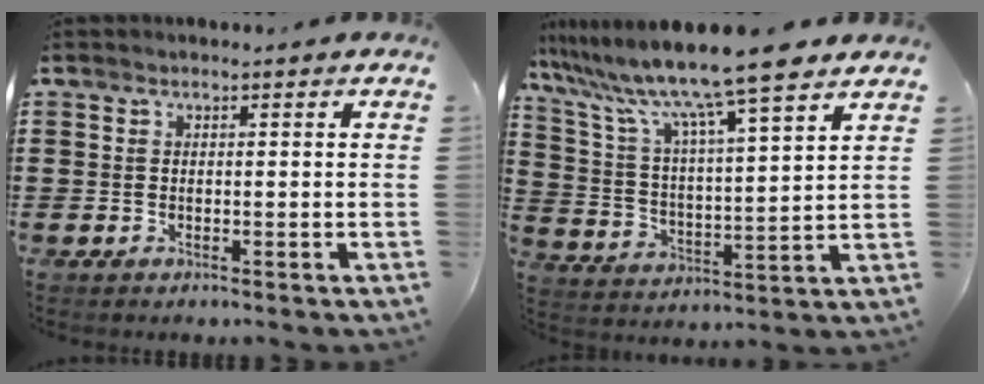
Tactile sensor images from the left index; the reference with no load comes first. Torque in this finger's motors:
{"motor_torque": [1.77, 0.36, 1.05, 0.21]}